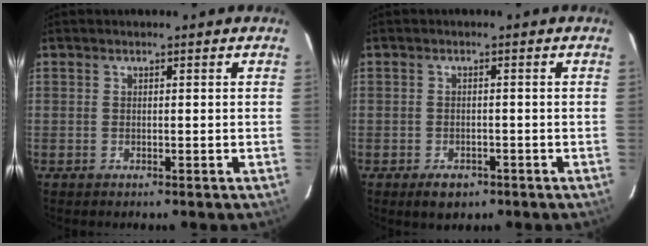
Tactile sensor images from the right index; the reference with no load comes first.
{"total": 3.2, "force": [-1.9, 2.1, 1.4], "torque": [-0.020, 0.001, -0.021]}